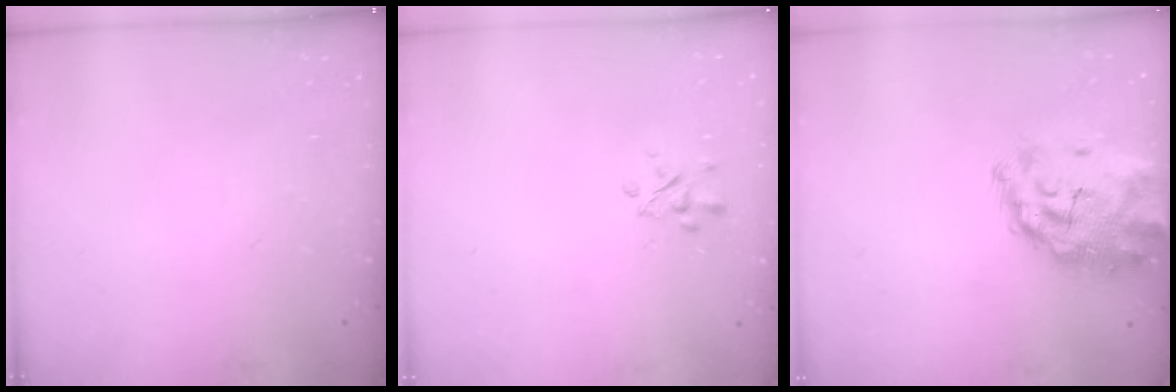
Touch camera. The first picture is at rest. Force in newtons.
{"total": 2.5, "press": 2.5, "slide": 0.5}
{"total": 3.3, "press": 3.2, "slide": 1.0}